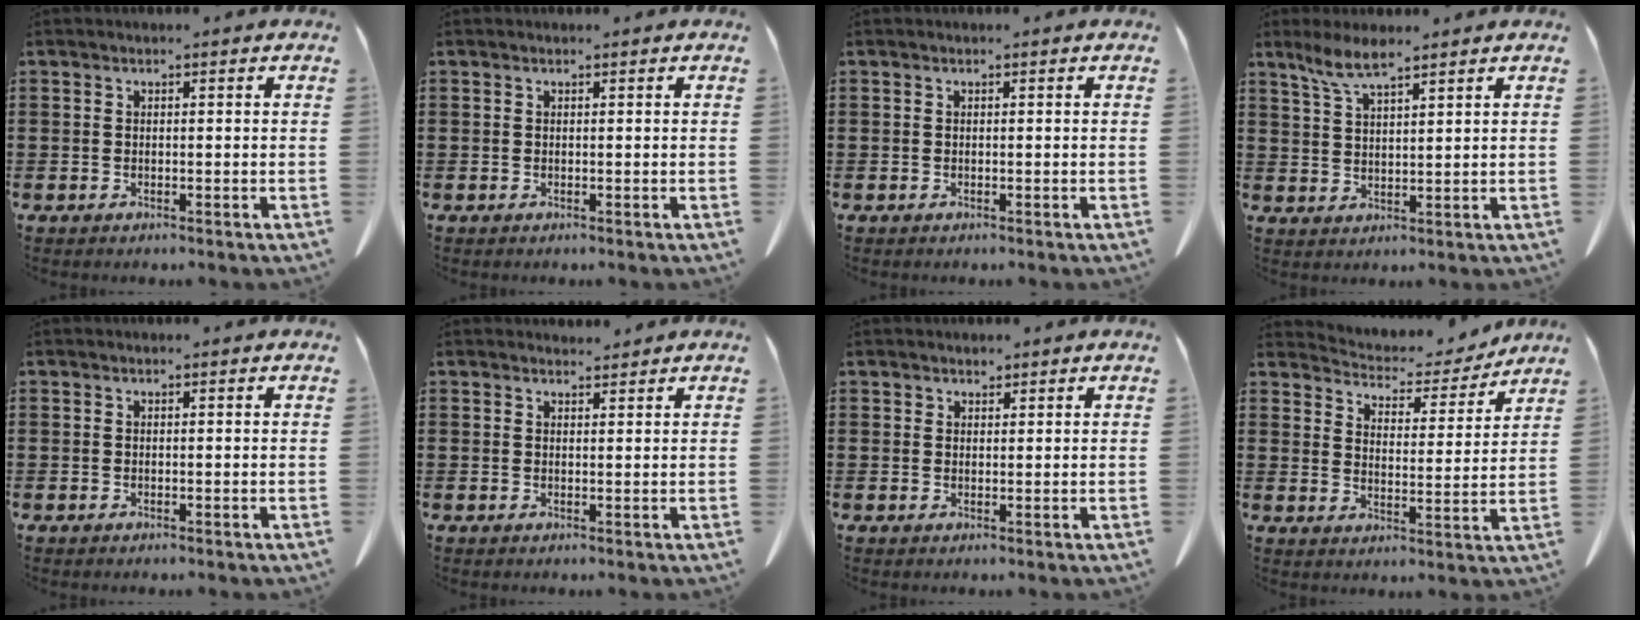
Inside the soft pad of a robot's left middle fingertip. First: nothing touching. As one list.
[{"total": 0.0}, {"total": 0.0}, {"total": 4.8, "force": [3.5, 0.7, 3.2], "torque": [-0.073, -0.003, 0.062]}, {"total": 0.0}, {"total": 1.4, "force": [1.4, 0.3, 0.2], "torque": [-0.009, 0.002, 0.027]}, {"total": 1.4, "force": [1.1, 0.8, 0.2], "torque": [0.000, -0.002, 0.021]}, {"total": 5.1, "force": [4.9, 1.0, 0.8], "torque": [-0.036, -0.035, 0.083]}]